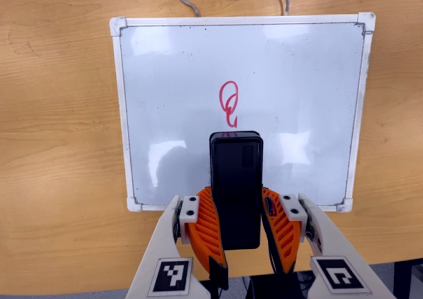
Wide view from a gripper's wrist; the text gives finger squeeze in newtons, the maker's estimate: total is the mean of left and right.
{"total": 9.5, "left": 7.7, "right": 11.2}